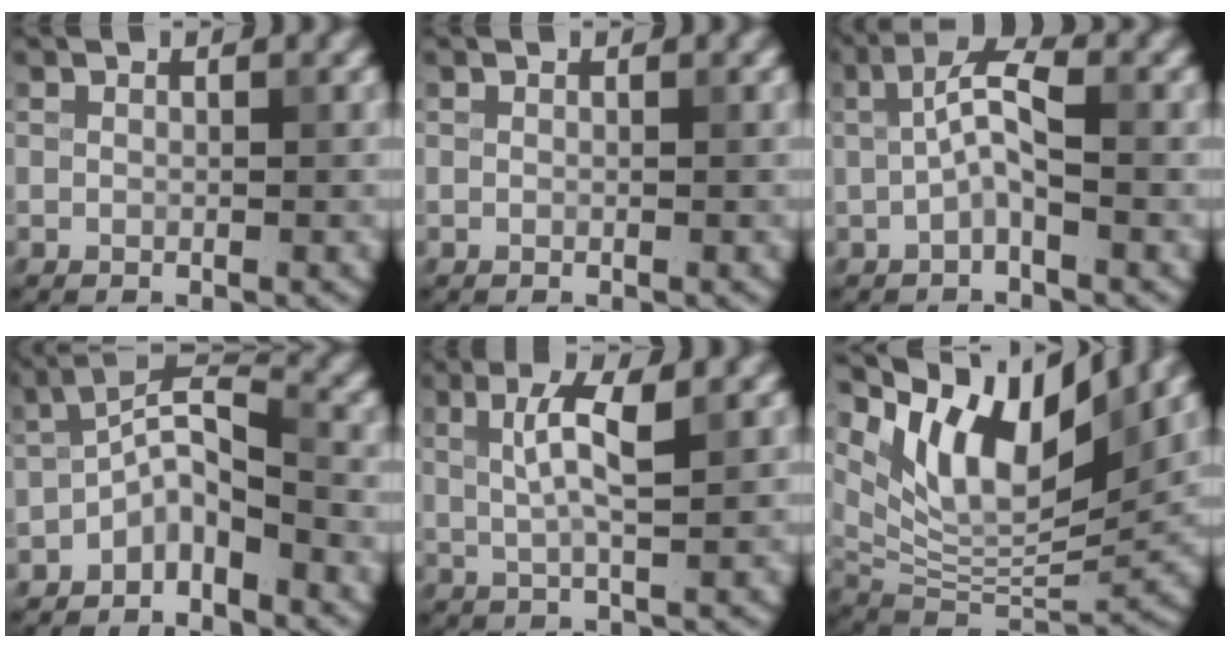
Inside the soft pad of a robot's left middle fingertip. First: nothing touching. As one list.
[{"total": 0.0}, {"total": 3.3, "force": [-0.2, 0.9, 3.2], "torque": [-0.062, 0.013, -0.012]}, {"total": 4.0, "force": [-2.4, 1.5, 2.9], "torque": [-0.050, 0.017, -0.052]}, {"total": 3.8, "force": [1.0, 0.8, 3.5], "torque": [-0.066, 0.001, 0.017]}, {"total": 10.7, "force": [6.4, 3.7, 7.8], "torque": [-0.133, -0.004, 0.123]}]